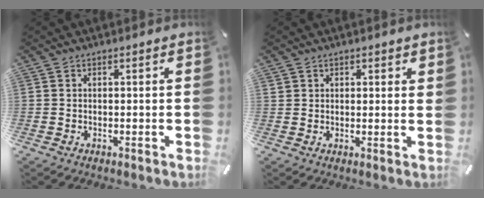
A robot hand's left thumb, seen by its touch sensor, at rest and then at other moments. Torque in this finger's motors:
{"motor_torque": [0.40, -0.50, 0.05, 0.39, -0.05]}